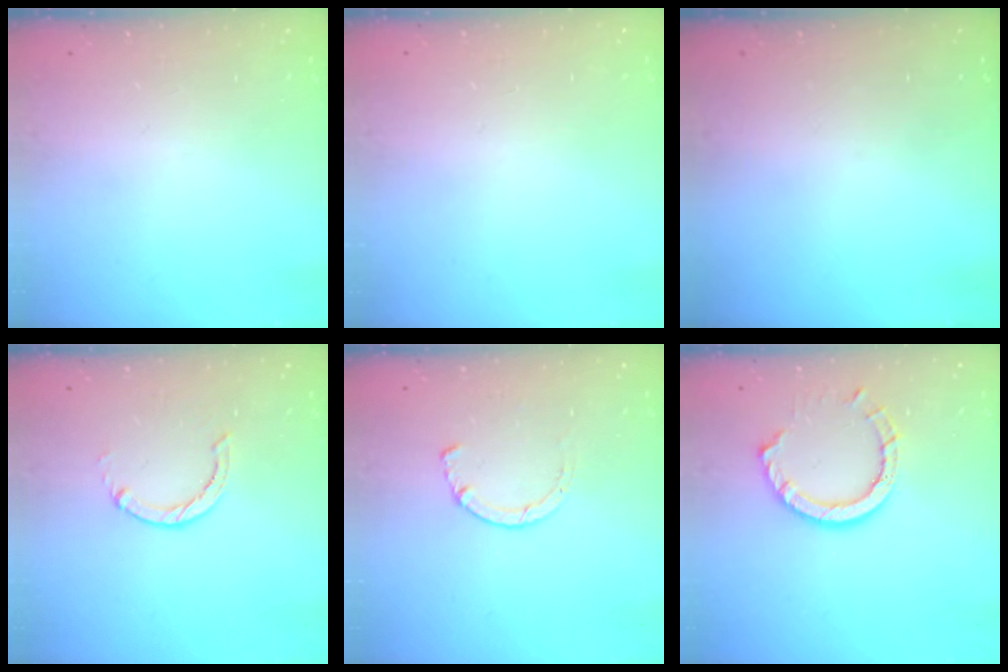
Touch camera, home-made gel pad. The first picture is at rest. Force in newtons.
{"total": 2.6, "press": 2.6, "slide": 0.2}
{"total": 0.0}
{"total": 0.6, "press": 0.6, "slide": 0.2}
{"total": 1.5, "press": 1.5, "slide": 0.3}
{"total": 9.4, "press": 9.3, "slide": 0.7}